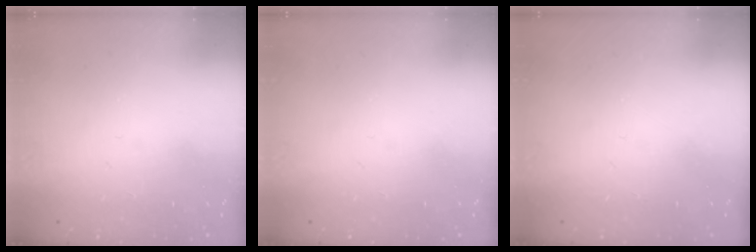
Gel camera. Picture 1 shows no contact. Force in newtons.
{"total": 0.0}
{"total": 0.0}